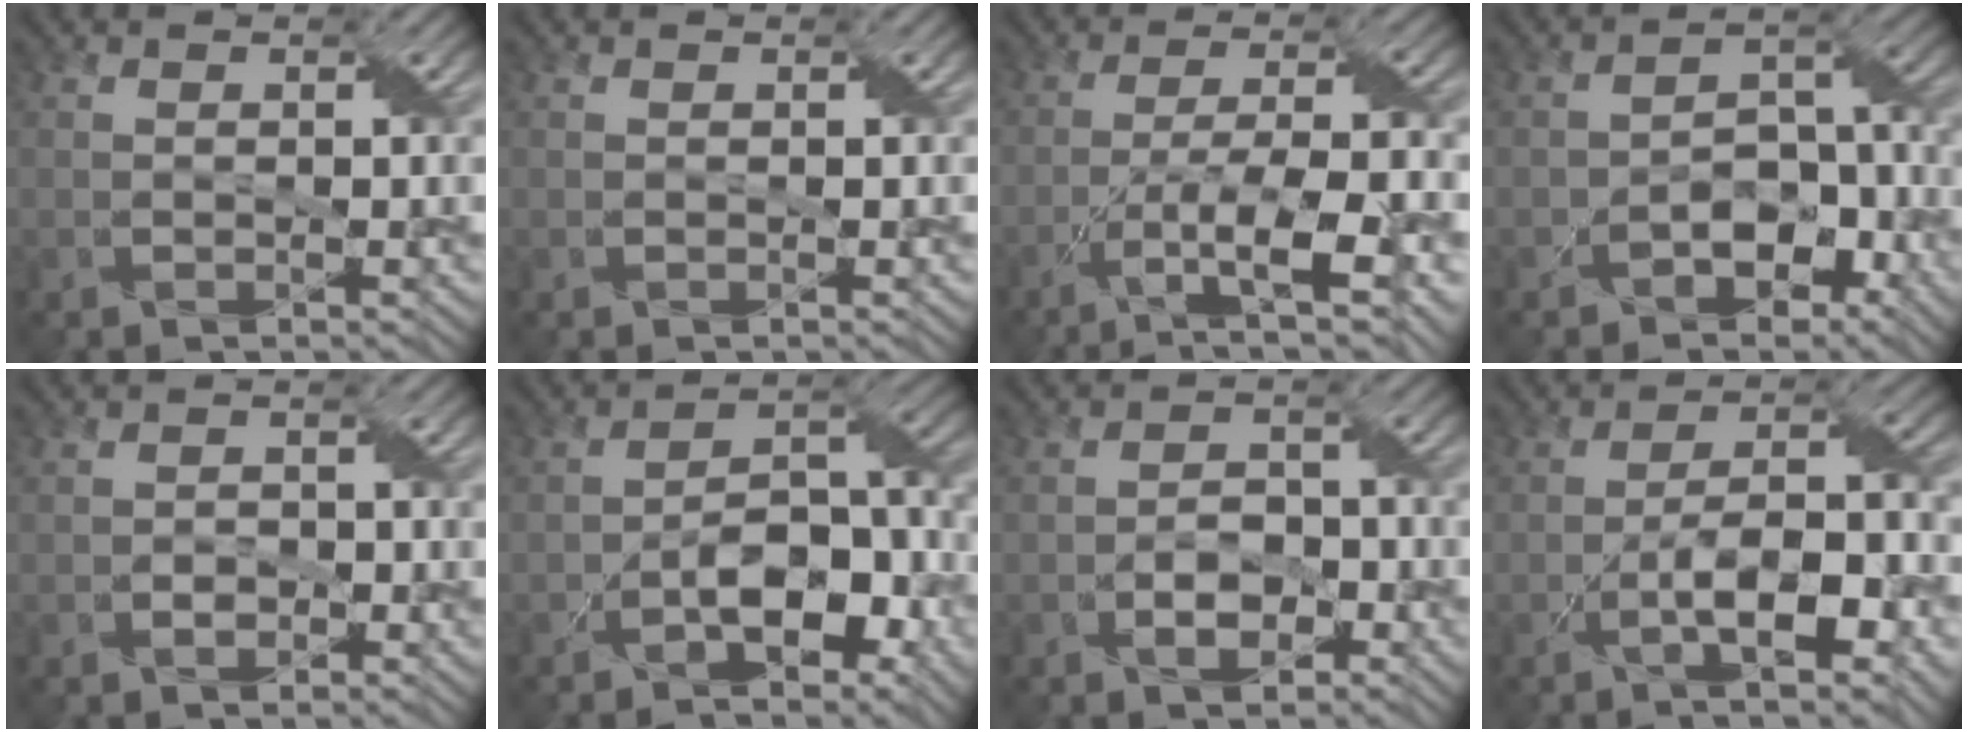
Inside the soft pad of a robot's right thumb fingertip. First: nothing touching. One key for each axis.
{"total": 0.0}
{"total": 10.3, "fx": -4.6, "fy": 2.8, "fz": 8.7, "tx": -0.160, "ty": -0.004, "tz": -0.074}
{"total": 6.2, "fx": -3.4, "fy": 3.9, "fz": 3.6, "tx": -0.050, "ty": 0.005, "tz": -0.060}
{"total": 1.8, "fx": -0.8, "fy": 1.3, "fz": 1.0, "tx": -0.014, "ty": 0.000, "tz": -0.011}
{"total": 7.7, "fx": -3.6, "fy": 3.7, "fz": 5.8, "tx": -0.086, "ty": 0.012, "tz": -0.066}
{"total": 4.0, "fx": -1.9, "fy": 2.4, "fz": 2.5, "tx": -0.041, "ty": 0.004, "tz": -0.033}
{"total": 9.7, "fx": -3.6, "fy": 3.1, "fz": 8.5, "tx": -0.140, "ty": 0.008, "tz": -0.061}